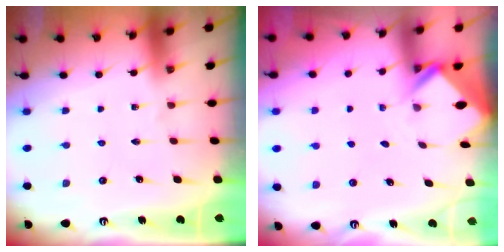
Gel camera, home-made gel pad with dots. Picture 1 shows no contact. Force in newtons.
{"total": 2.6, "press": 2.6, "slide": 0.2}